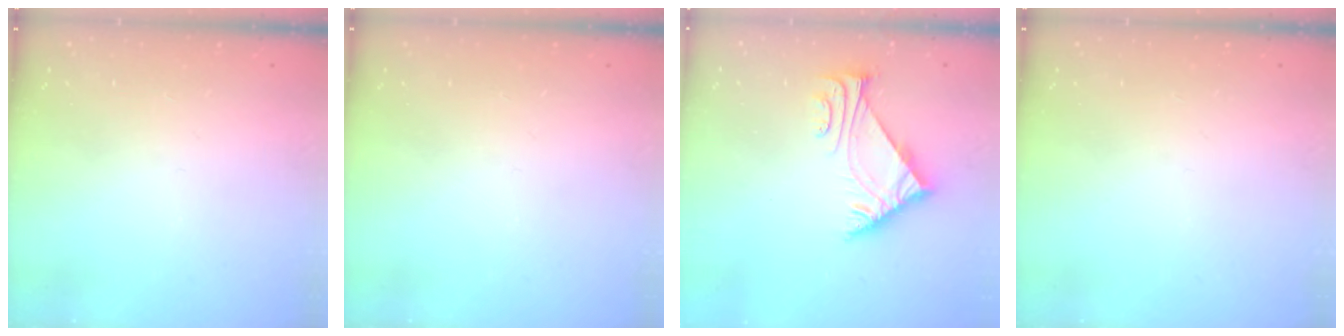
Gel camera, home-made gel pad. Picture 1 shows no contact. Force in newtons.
{"total": 0.0}
{"total": 5.5, "press": 5.4, "slide": 0.9}
{"total": 0.0}